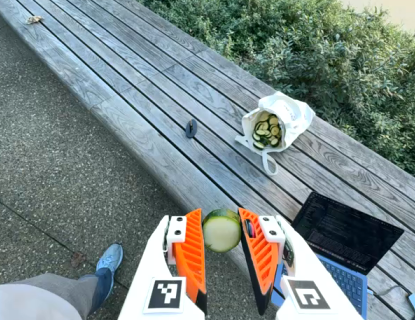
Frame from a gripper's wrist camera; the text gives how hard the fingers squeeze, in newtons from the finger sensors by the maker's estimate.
{"total": 9.5, "left": 10.2, "right": 8.8}